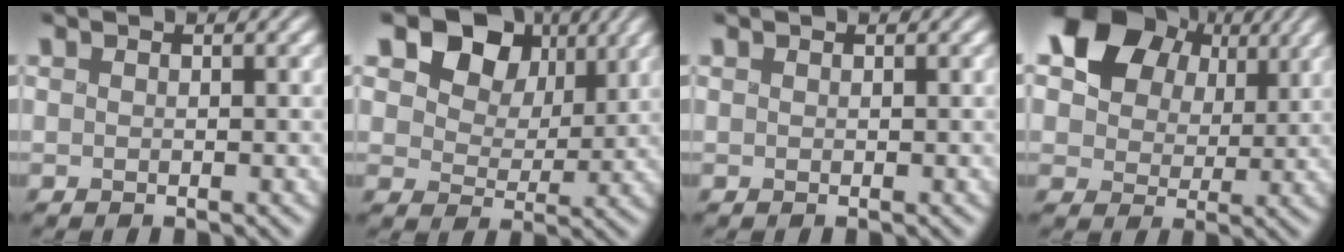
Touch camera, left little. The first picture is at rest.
{"total": 9.0, "force": [4.0, 6.5, 4.8], "torque": [-0.094, 0.010, 0.062]}
{"total": 0.0}
{"total": 12.4, "force": [5.1, 9.2, 6.4], "torque": [-0.126, 0.033, 0.088]}